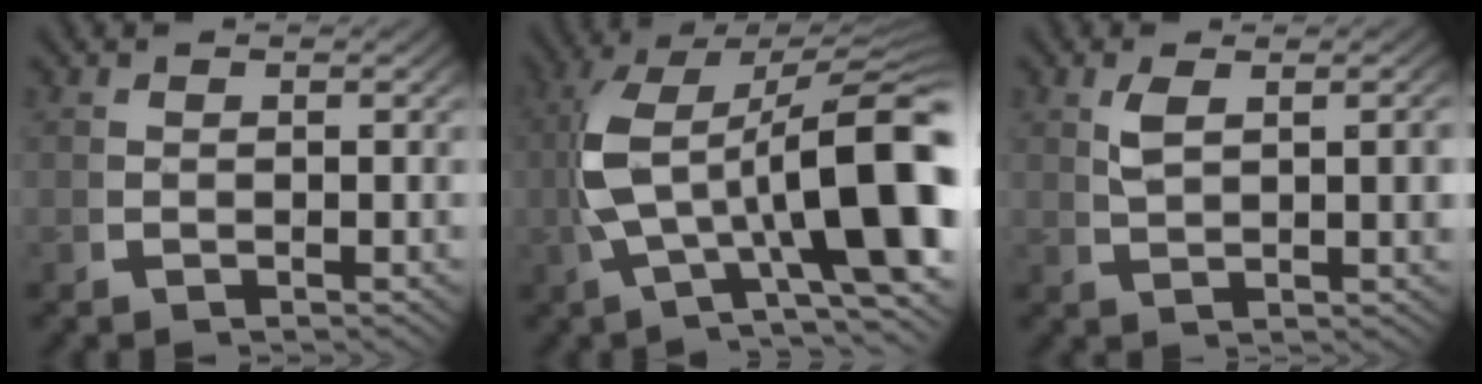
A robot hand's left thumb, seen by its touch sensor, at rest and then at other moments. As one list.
[{"total": 13.1, "force": [-0.5, 5.9, 11.6], "torque": [-0.209, -0.018, 0.005]}, {"total": 2.6, "force": [1.1, 0.5, 2.3], "torque": [-0.044, 0.000, 0.029]}]